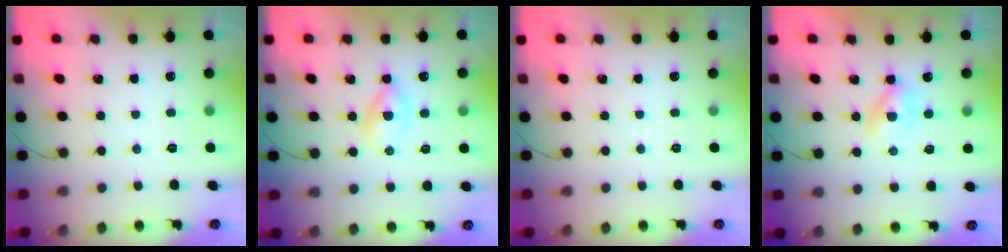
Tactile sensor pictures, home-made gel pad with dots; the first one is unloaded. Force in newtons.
{"total": 3.2, "press": 3.0, "slide": 1.1}
{"total": 0.0}
{"total": 2.4, "press": 2.2, "slide": 1.0}